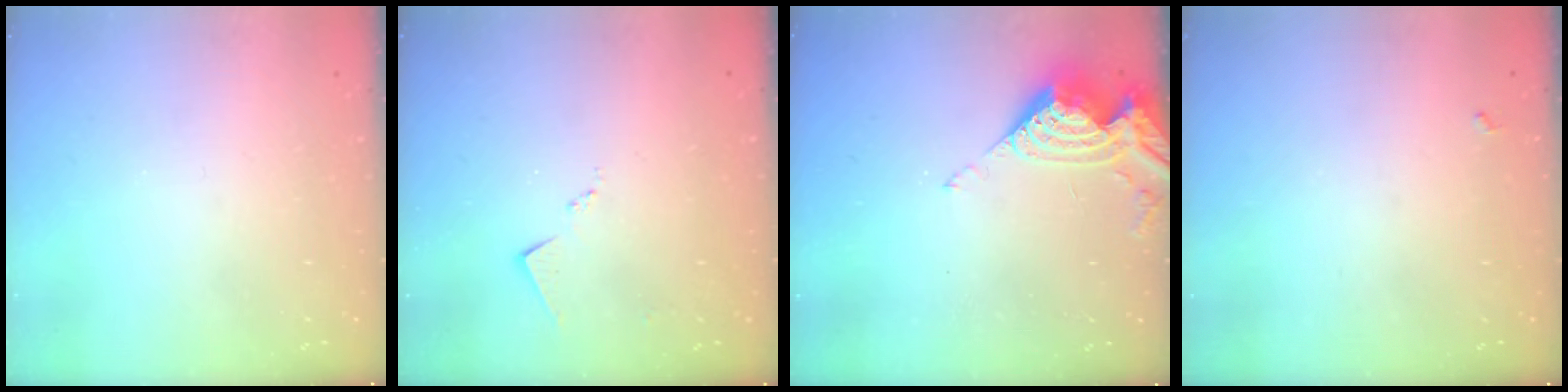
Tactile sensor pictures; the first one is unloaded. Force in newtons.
{"total": 6.8, "press": 6.8, "slide": 0.3}
{"total": 8.9, "press": 8.8, "slide": 1.0}
{"total": 3.6, "press": 3.5, "slide": 0.4}